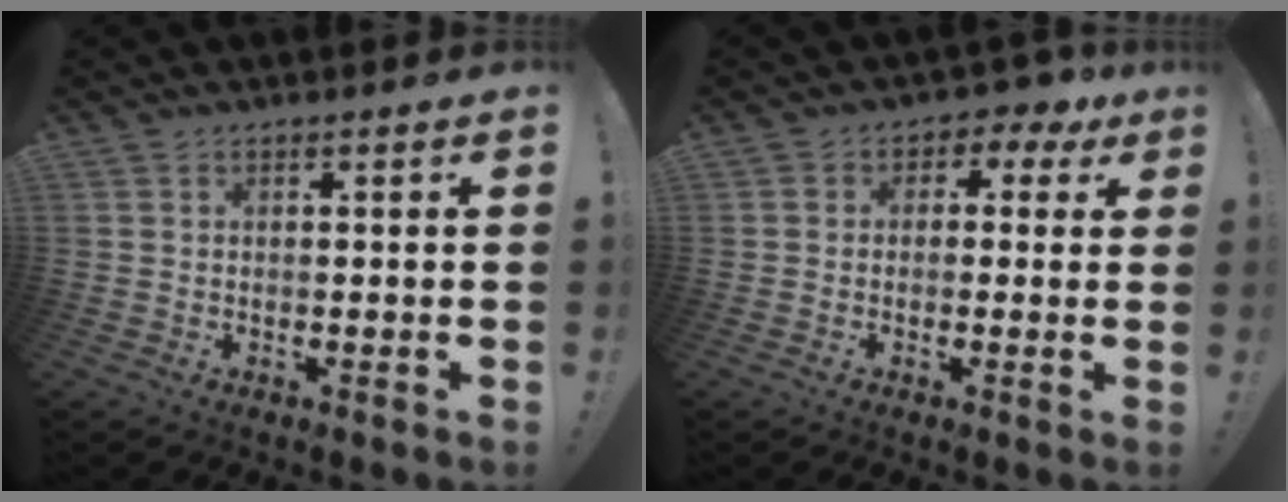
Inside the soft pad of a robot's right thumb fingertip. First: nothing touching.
{"total": 3.9, "force": [0.0, 3.3, 2.1], "torque": [-0.014, -0.003, -0.007]}